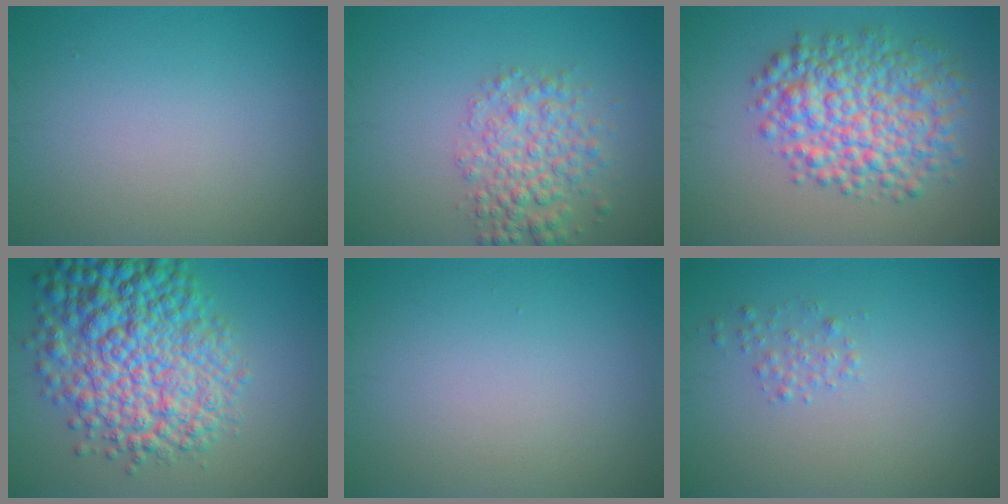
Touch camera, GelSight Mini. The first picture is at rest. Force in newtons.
{"total": 4.2, "press": 4.2, "slide": 0.1}
{"total": 8.0, "press": 8.0, "slide": 0.2}
{"total": 11.1, "press": 11.1, "slide": 0.2}
{"total": 0.0}
{"total": 1.1, "press": 1.1, "slide": 0.0}